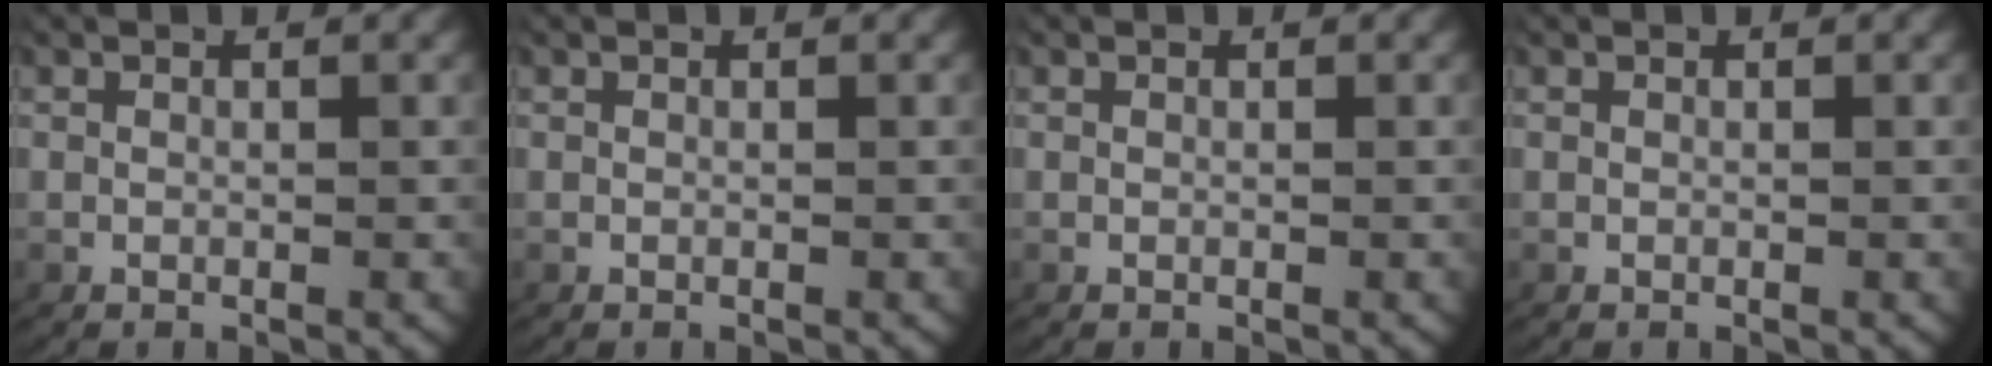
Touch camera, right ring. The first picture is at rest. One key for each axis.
{"total": 0.0}
{"total": 0.0}
{"total": 0.0}